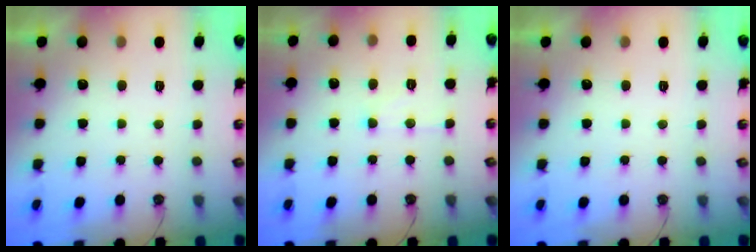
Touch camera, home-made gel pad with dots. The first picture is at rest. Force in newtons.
{"total": 7.9, "press": 7.9, "slide": 0.7}
{"total": 0.0}